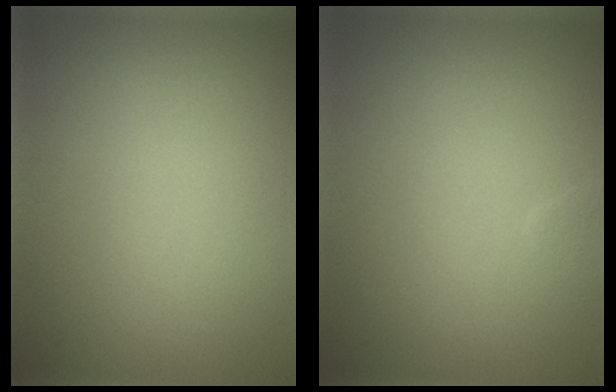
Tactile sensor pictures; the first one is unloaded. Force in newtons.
{"total": 0.6, "press": 0.6, "slide": 0.0}